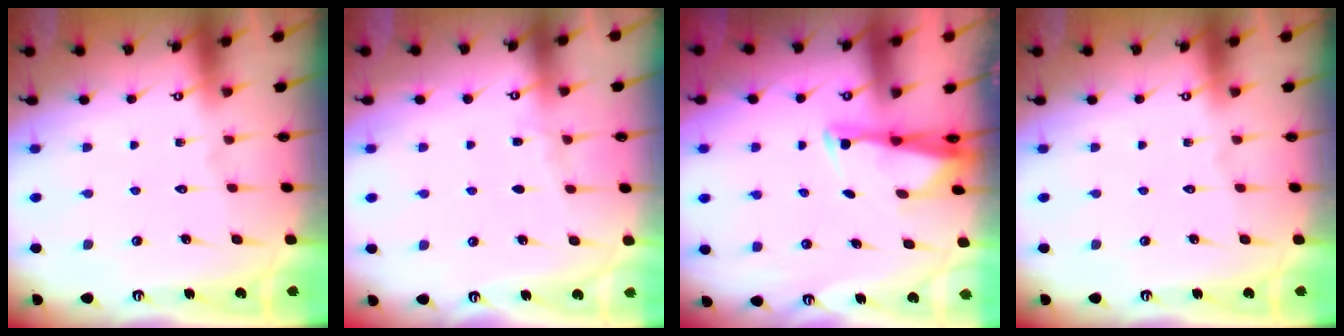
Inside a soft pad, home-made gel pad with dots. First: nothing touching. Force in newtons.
{"total": 3.6, "press": 3.6, "slide": 0.5}
{"total": 2.7, "press": 2.6, "slide": 0.7}
{"total": 0.0}